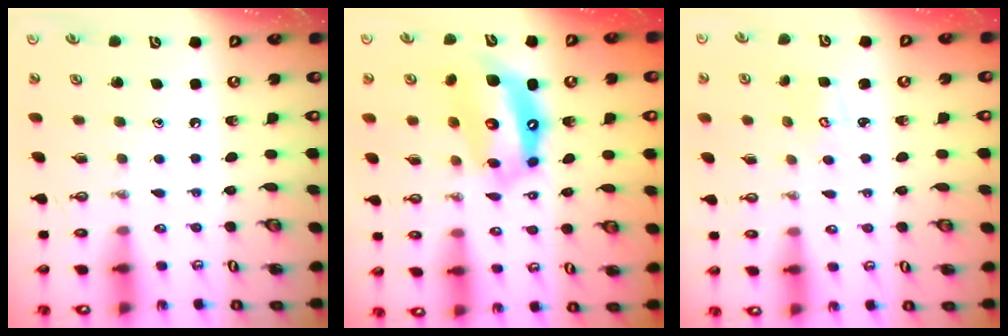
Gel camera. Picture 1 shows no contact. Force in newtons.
{"total": 12.8, "press": 12.8, "slide": 0.9}
{"total": 1.7, "press": 1.7, "slide": 0.2}